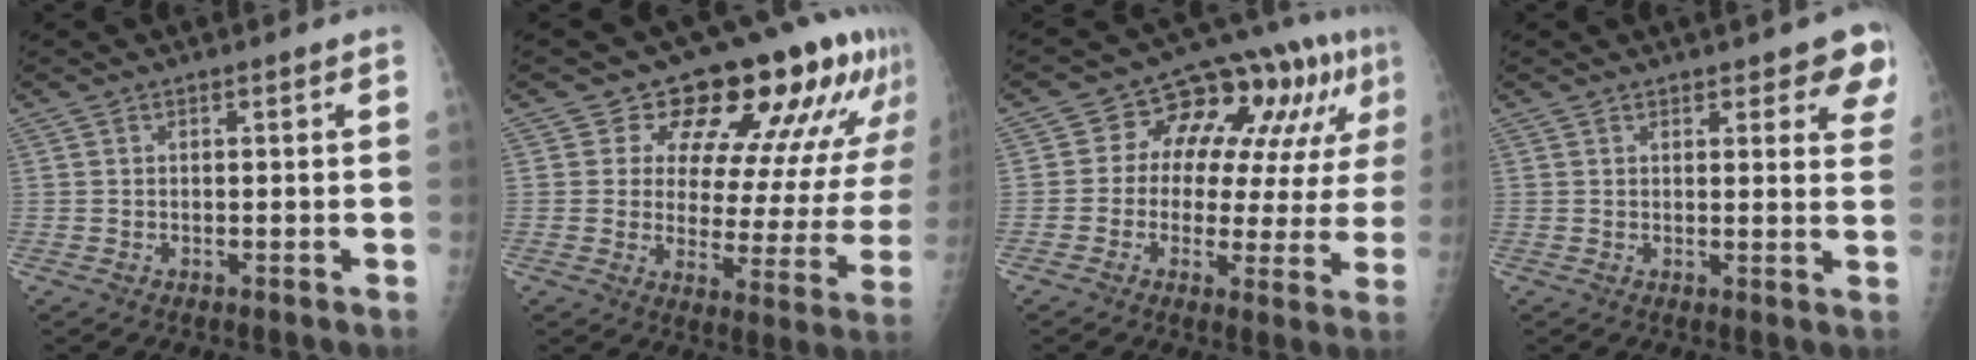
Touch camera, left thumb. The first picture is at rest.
{"total": 19.3, "force": [12.5, 9.5, 11.4], "torque": [-0.088, -0.053, 0.151]}
{"total": 16.5, "force": [5.0, 8.4, 13.3], "torque": [-0.142, 0.025, 0.061]}
{"total": 6.5, "force": [4.7, 2.6, 3.7], "torque": [-0.007, -0.021, 0.043]}